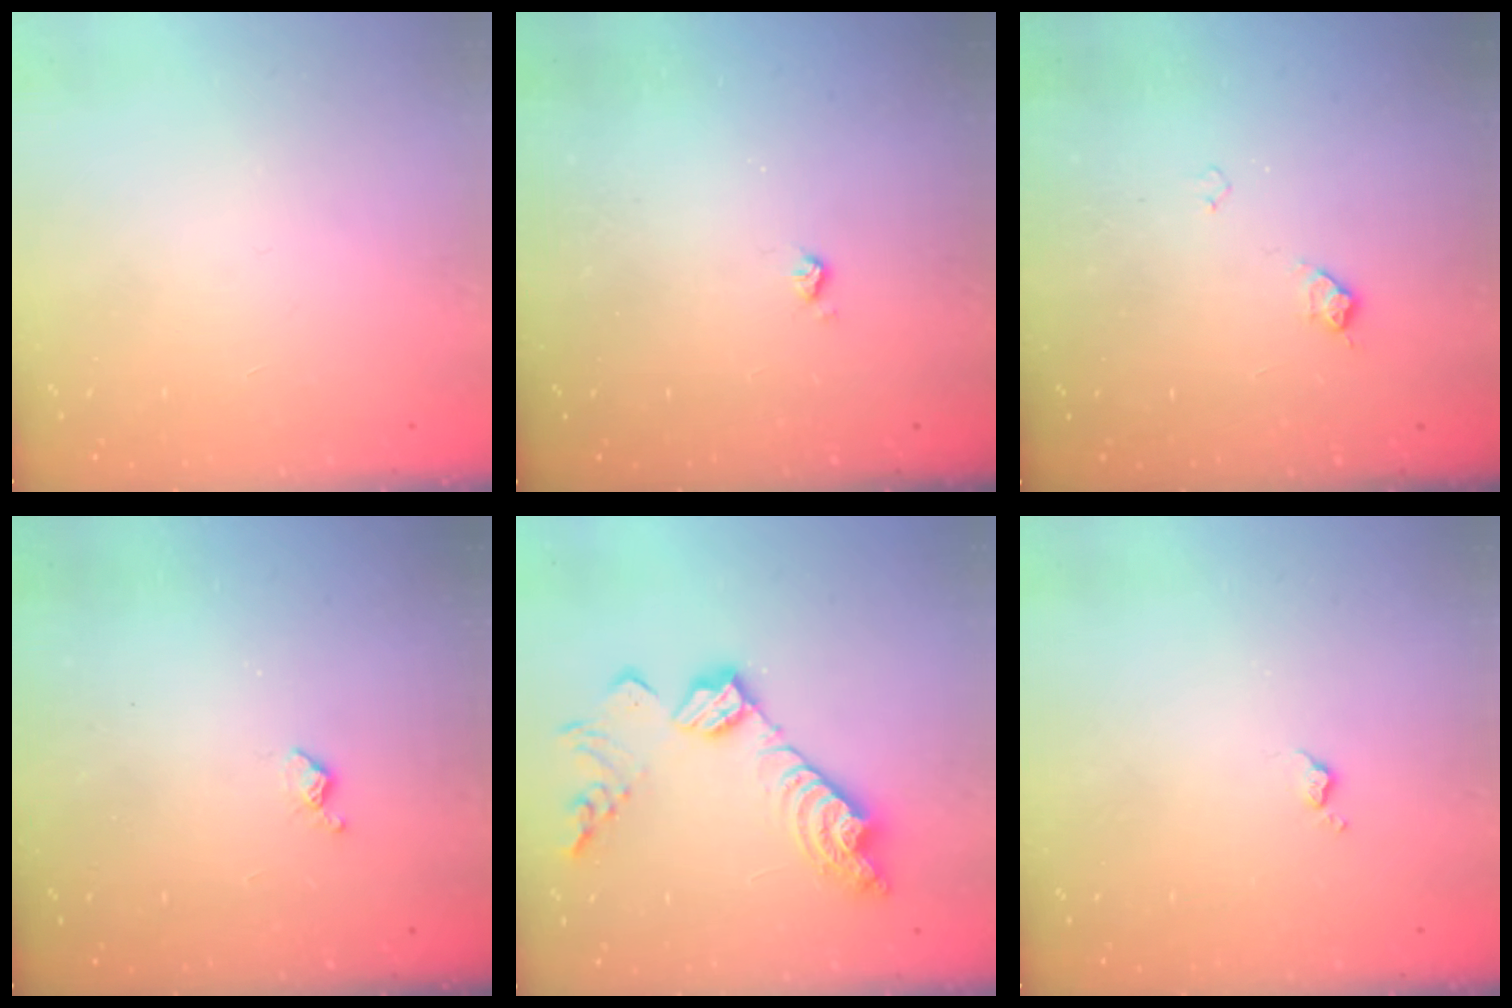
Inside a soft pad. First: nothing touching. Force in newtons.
{"total": 2.2, "press": 2.2, "slide": 0.4}
{"total": 6.2, "press": 6.1, "slide": 0.8}
{"total": 4.2, "press": 4.2, "slide": 0.7}
{"total": 17.2, "press": 17.1, "slide": 1.2}
{"total": 3.8, "press": 3.7, "slide": 0.6}